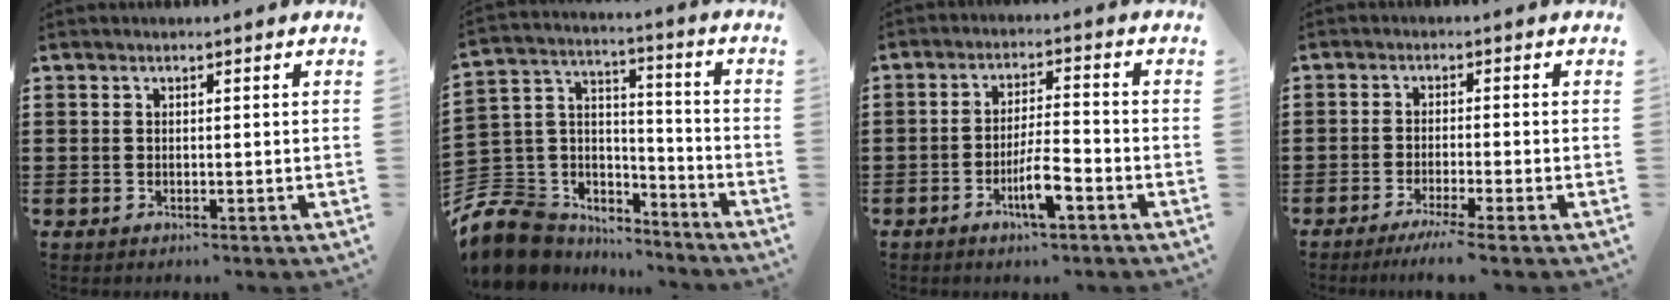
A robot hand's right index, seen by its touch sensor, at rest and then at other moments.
{"total": 8.9, "force": [-6.5, 5.9, 1.4], "torque": [-0.085, -0.004, -0.131]}
{"total": 5.4, "force": [-2.8, 1.1, 4.5], "torque": [-0.095, -0.005, -0.056]}
{"total": 3.1, "force": [-2.3, -0.5, 1.9], "torque": [-0.039, -0.010, -0.044]}